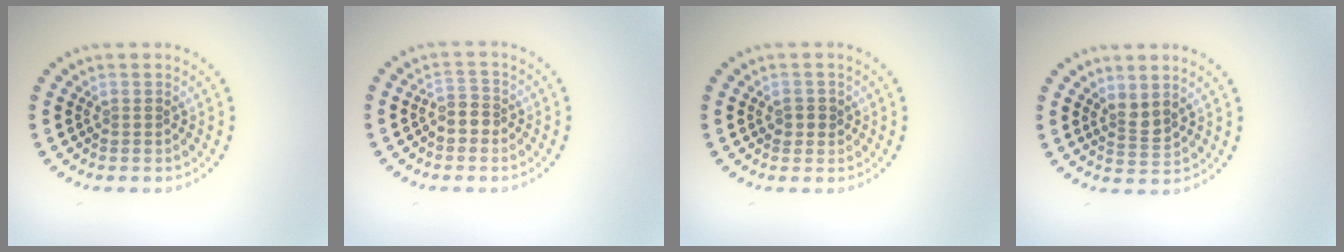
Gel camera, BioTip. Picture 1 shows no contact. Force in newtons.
{"total": 1.9, "press": 1.7, "slide": 0.9}
{"total": 1.3, "press": 1.2, "slide": 0.5}
{"total": 1.6, "press": 1.3, "slide": 1.0}